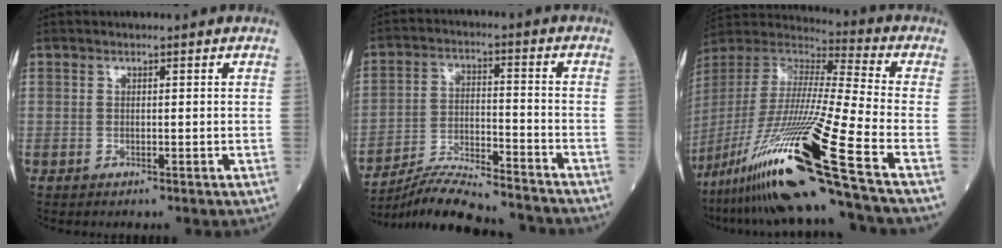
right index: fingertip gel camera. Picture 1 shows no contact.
{"total": 15.8, "force": [-14.9, 1.1, 5.0], "torque": [-0.098, 0.001, -0.237]}
{"total": 27.6, "force": [-16.6, -1.7, 22.0], "torque": [-0.443, -0.051, -0.311]}